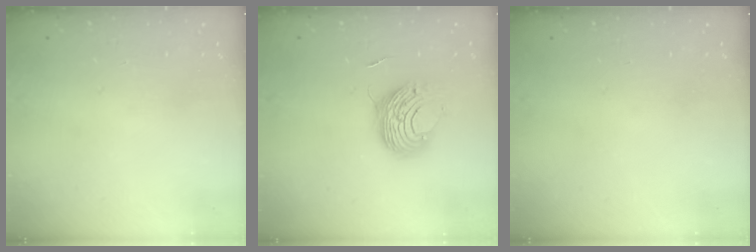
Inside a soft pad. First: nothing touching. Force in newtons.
{"total": 9.3, "press": 9.3, "slide": 0.6}
{"total": 0.0}